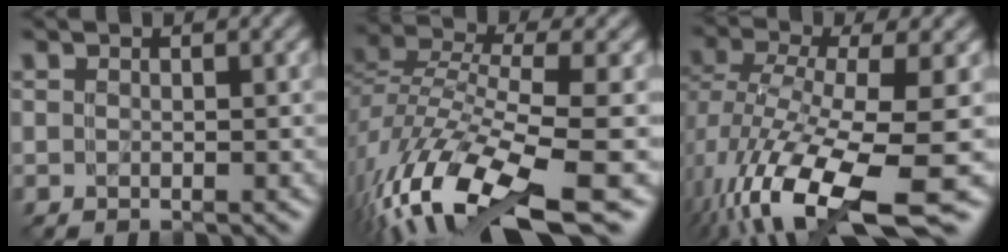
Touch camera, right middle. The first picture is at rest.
{"total": 13.1, "force": [-7.9, 3.9, 9.7], "torque": [-0.214, -0.009, -0.127]}
{"total": 12.0, "force": [-4.9, 4.0, 10.2], "torque": [-0.204, -0.025, -0.068]}